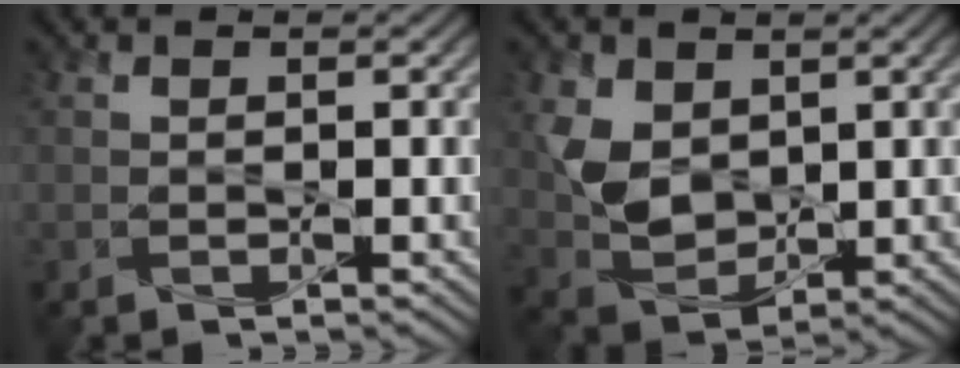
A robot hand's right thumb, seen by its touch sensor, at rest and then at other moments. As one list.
[{"total": 5.9, "force": [1.7, 4.4, 3.6], "torque": [-0.090, -0.006, 0.038]}]